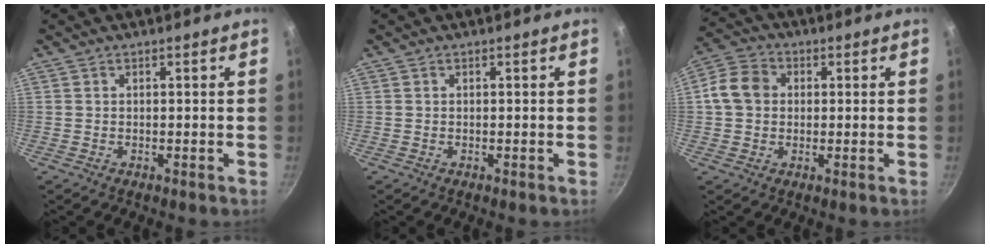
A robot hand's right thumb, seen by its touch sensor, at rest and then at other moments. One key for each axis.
{"total": 0.0}
{"total": 7.6, "fx": 0.7, "fy": 6.4, "fz": 4.2, "tx": -0.058, "ty": 0.014, "tz": -0.004}